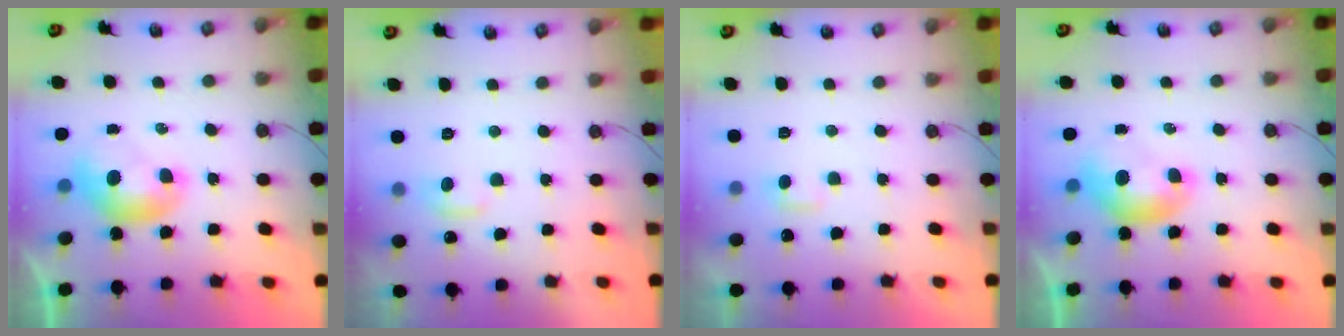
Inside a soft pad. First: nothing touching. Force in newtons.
{"total": 0.9, "press": 0.6, "slide": 0.7}
{"total": 2.7, "press": 2.7, "slide": 0.4}
{"total": 0.0}